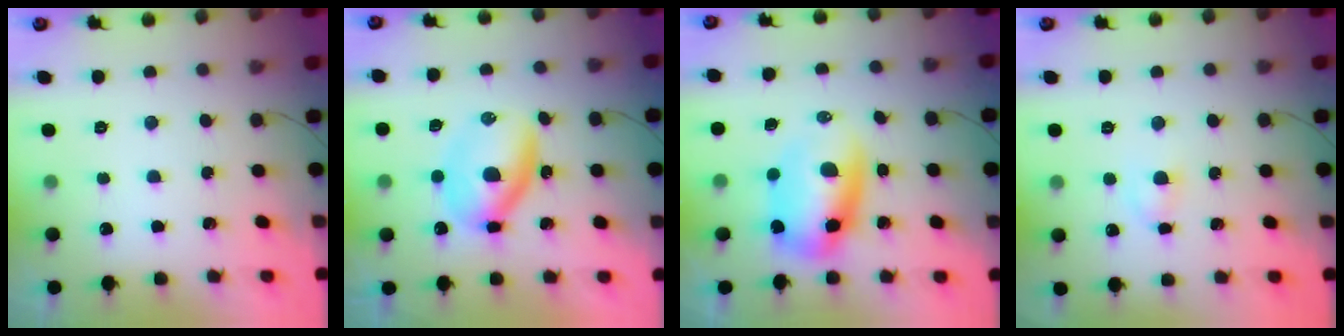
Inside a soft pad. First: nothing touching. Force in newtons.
{"total": 6.9, "press": 6.9, "slide": 0.5}
{"total": 8.0, "press": 7.7, "slide": 2.1}
{"total": 3.3, "press": 3.1, "slide": 1.1}